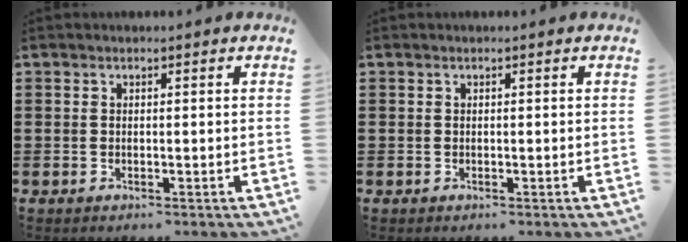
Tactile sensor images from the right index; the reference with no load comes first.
{"total": 0.0}